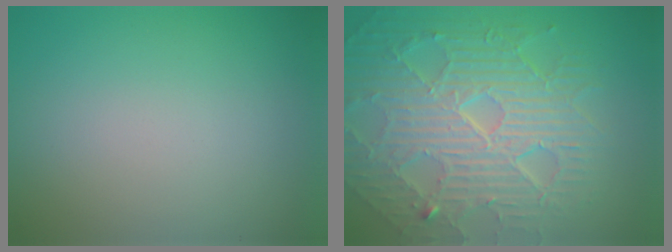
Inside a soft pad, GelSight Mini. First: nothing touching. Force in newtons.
{"total": 10.2, "press": 6.6, "slide": 7.8}